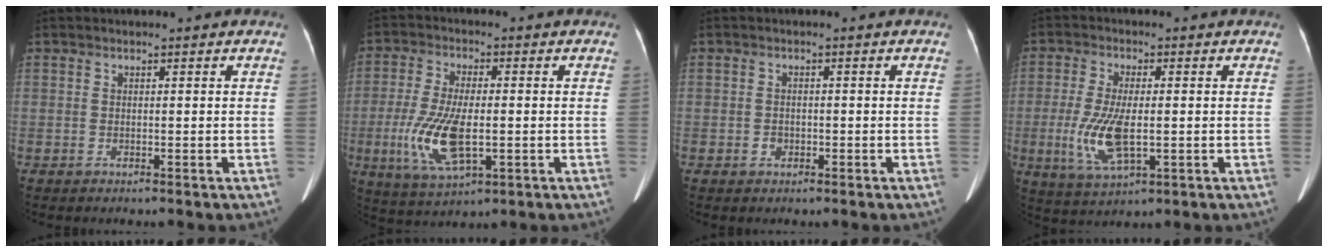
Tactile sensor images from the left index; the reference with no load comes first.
{"total": 10.5, "force": [-2.1, 3.6, 9.6], "torque": [-0.208, -0.010, -0.033]}
{"total": 1.4, "force": [-0.6, 1.1, 0.5], "torque": [-0.012, 0.002, -0.009]}
{"total": 8.4, "force": [-1.3, 2.7, 7.8], "torque": [-0.175, -0.012, -0.020]}